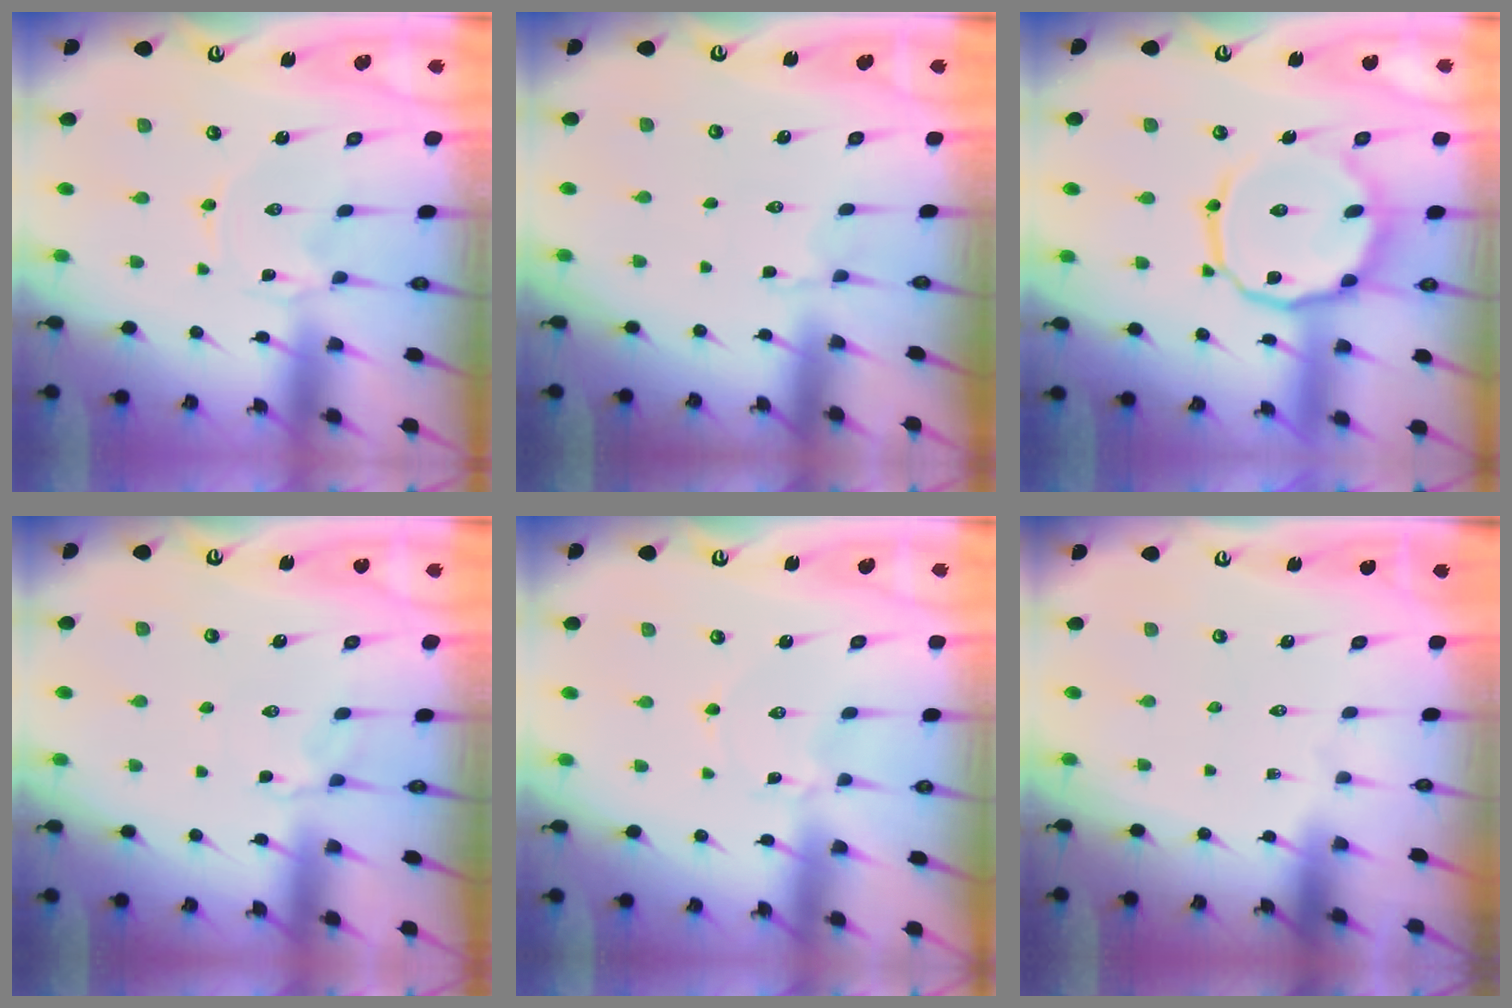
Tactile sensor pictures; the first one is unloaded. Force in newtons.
{"total": 2.6, "press": 2.2, "slide": 1.4}
{"total": 13.9, "press": 13.8, "slide": 1.3}
{"total": 2.8, "press": 2.6, "slide": 1.1}
{"total": 1.4, "press": 1.4, "slide": 0.1}
{"total": 0.0}